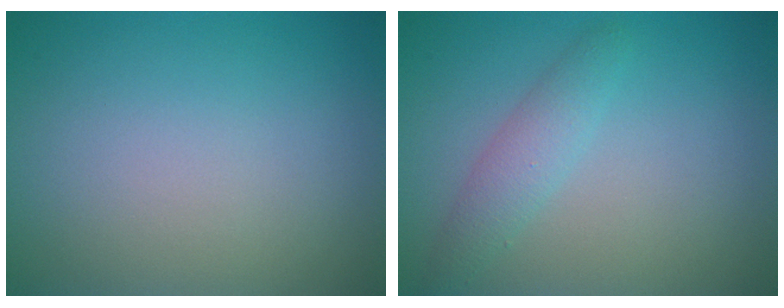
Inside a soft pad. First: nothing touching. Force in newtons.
{"total": 2.2, "press": 2.2, "slide": 0.1}